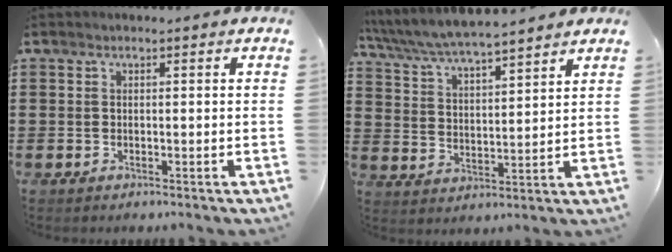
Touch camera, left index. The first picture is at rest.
{"total": 5.7, "force": [5.5, 0.1, 1.7], "torque": [-0.057, -0.034, 0.093]}